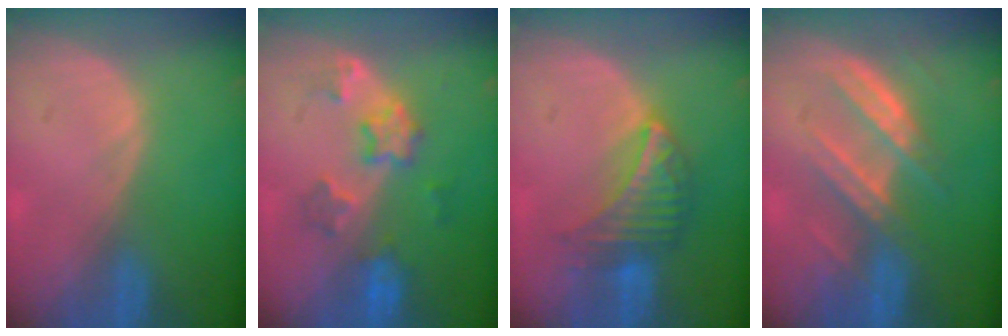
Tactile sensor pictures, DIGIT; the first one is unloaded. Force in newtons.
{"total": 5.7, "press": 5.6, "slide": 1.1}
{"total": 6.4, "press": 6.3, "slide": 1.1}
{"total": 7.0, "press": 6.9, "slide": 1.4}